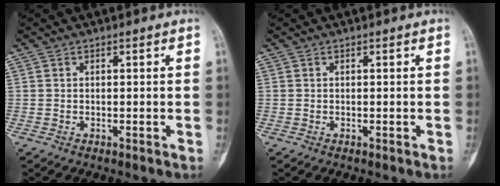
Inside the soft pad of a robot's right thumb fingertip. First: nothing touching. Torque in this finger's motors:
{"motor_torque": [0.16, 0.00, 0.06, -0.35, -0.09]}